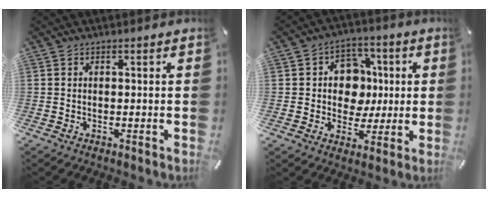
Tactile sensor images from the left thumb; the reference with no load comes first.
{"total": 10.3, "force": [0.8, 9.3, 4.4], "torque": [-0.058, 0.002, 0.019]}